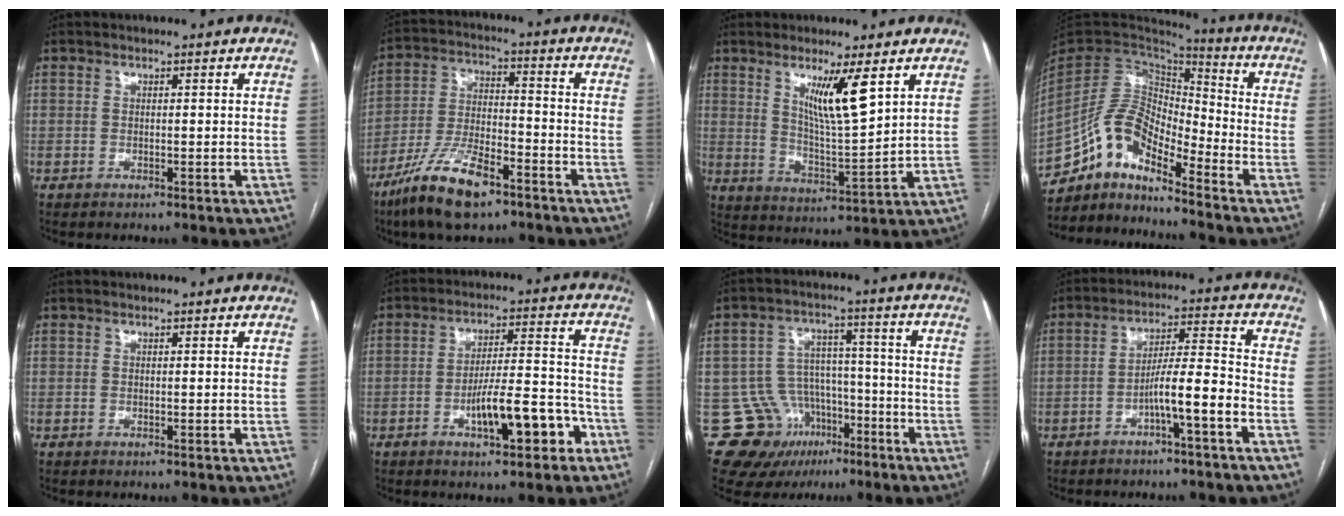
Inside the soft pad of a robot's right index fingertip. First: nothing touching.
{"total": 12.7, "force": [-8.4, 3.5, 8.8], "torque": [-0.180, -0.013, -0.155]}
{"total": 8.8, "force": [4.5, 0.3, 7.5], "torque": [-0.134, -0.019, 0.085]}
{"total": 11.2, "force": [-9.4, 3.3, 5.2], "torque": [-0.099, 0.041, -0.178]}
{"total": 0.0}
{"total": 9.9, "force": [-4.7, 2.4, 8.4], "torque": [-0.136, 0.020, -0.067]}
{"total": 12.2, "force": [-6.7, 9.9, 2.4], "torque": [-0.037, 0.067, -0.092]}
{"total": 7.4, "force": [-3.6, -0.2, 6.5], "torque": [-0.108, 0.022, -0.058]}